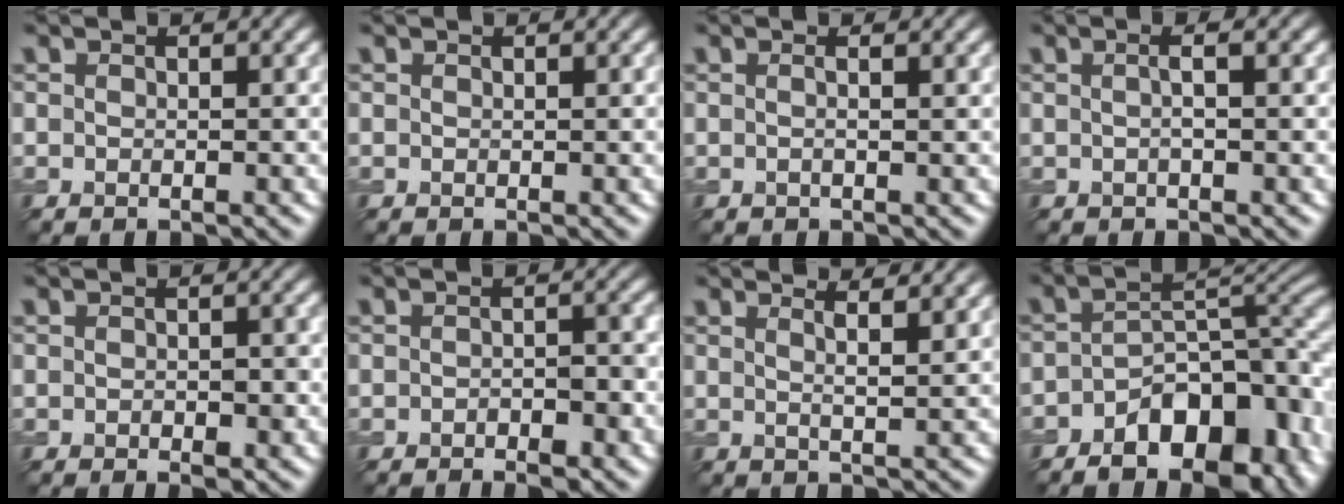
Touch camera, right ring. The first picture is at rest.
{"total": 0.0}
{"total": 1.4, "force": [0.8, 0.7, 0.9], "torque": [0.000, 0.003, -0.008]}
{"total": 1.0, "force": [0.4, 0.1, 0.9], "torque": [-0.018, 0.001, 0.005]}
{"total": 1.1, "force": [-0.6, 0.2, 0.9], "torque": [-0.026, 0.003, 0.001]}
{"total": 1.8, "force": [-1.2, 0.2, 1.3], "torque": [-0.039, 0.003, -0.011]}
{"total": 3.8, "force": [2.6, 1.2, 2.6], "torque": [-0.030, 0.026, 0.018]}
{"total": 11.2, "force": [-5.9, 5.4, 7.8], "torque": [-0.123, -0.003, -0.083]}